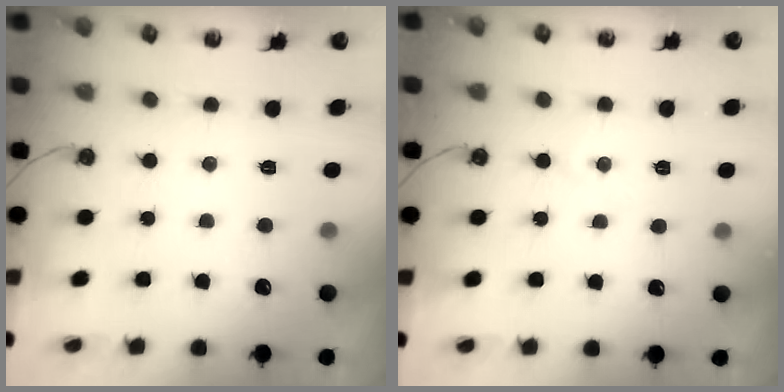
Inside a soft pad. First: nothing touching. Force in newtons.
{"total": 2.7, "press": 2.7, "slide": 0.5}